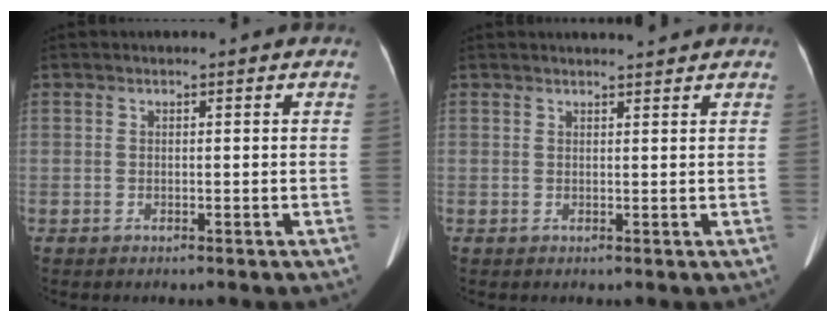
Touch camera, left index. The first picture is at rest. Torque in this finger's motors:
{"motor_torque": [0.30, -0.39, -0.02, 0.03]}